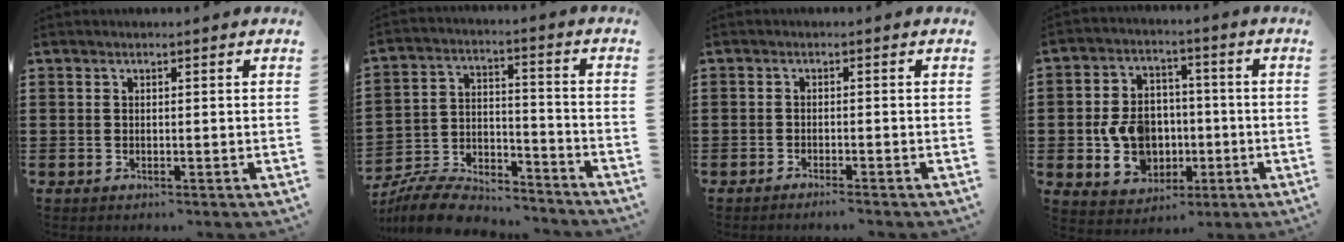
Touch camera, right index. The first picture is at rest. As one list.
[{"total": 8.4, "force": [-7.9, 2.0, 2.3], "torque": [-0.043, 0.021, -0.153]}, {"total": 1.3, "force": [-1.2, -0.2, 0.3], "torque": [-0.006, 0.001, -0.024]}, {"total": 9.0, "force": [-1.2, 7.4, 5.0], "torque": [-0.116, 0.018, -0.021]}]